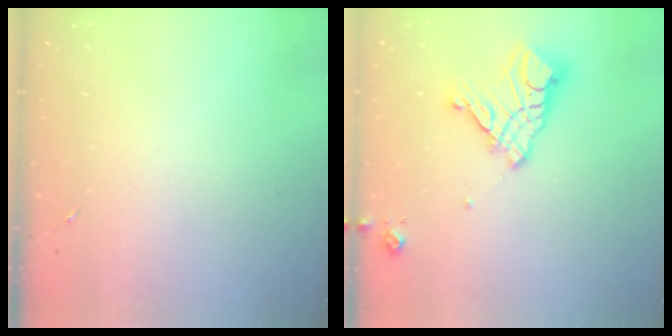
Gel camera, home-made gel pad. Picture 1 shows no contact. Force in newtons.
{"total": 14.4, "press": 14.3, "slide": 1.5}